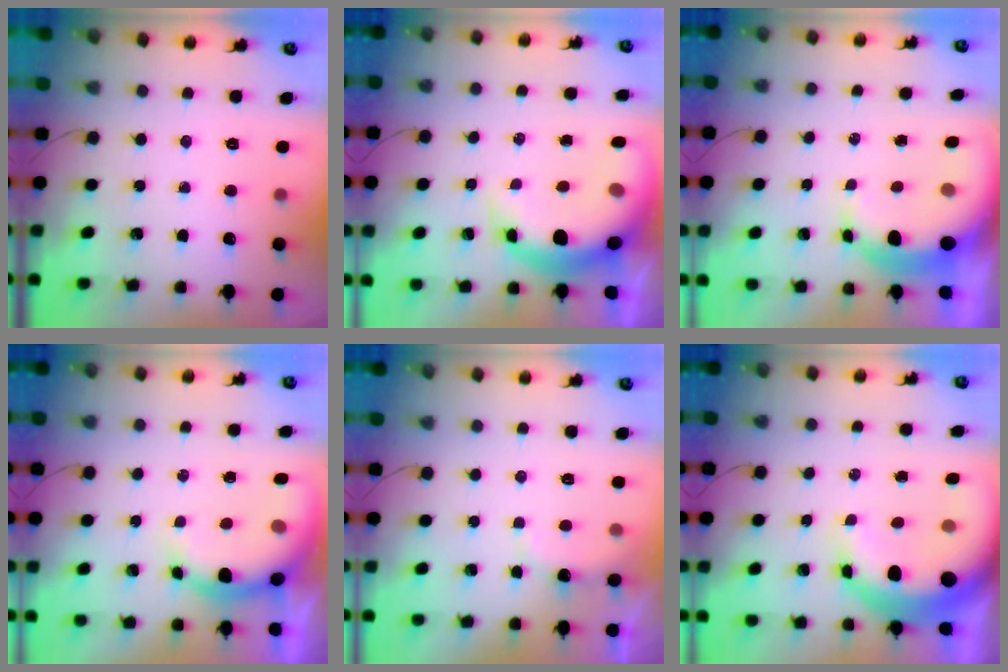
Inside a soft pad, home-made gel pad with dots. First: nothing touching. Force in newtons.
{"total": 10.9, "press": 10.5, "slide": 3.0}
{"total": 9.2, "press": 9.0, "slide": 1.7}
{"total": 8.2, "press": 8.2, "slide": 1.0}
{"total": 5.1, "press": 5.1, "slide": 0.8}
{"total": 10.4, "press": 10.2, "slide": 1.7}